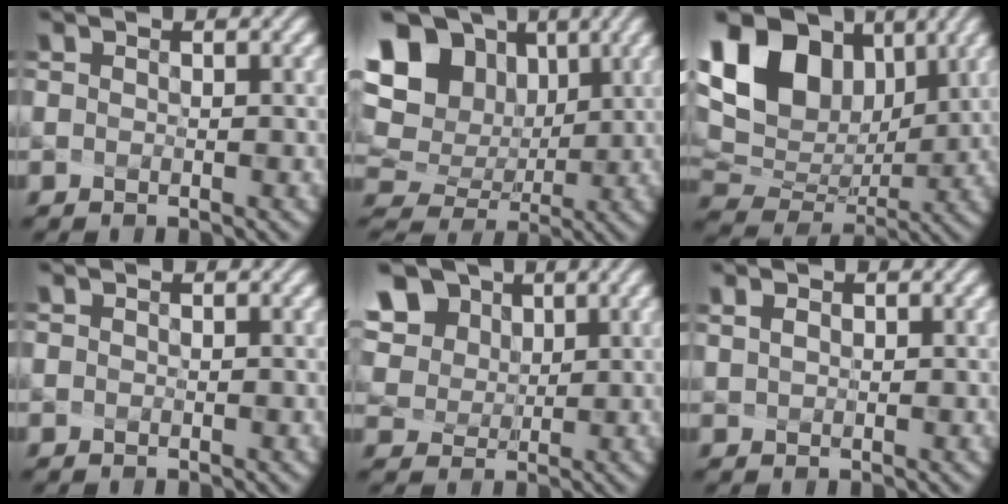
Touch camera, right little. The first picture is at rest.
{"total": 14.4, "force": [6.0, 10.8, 7.3], "torque": [-0.175, 0.047, 0.104]}
{"total": 14.6, "force": [5.8, 10.0, 9.0], "torque": [-0.179, 0.037, 0.105]}
{"total": 0.0}
{"total": 9.9, "force": [5.3, 7.1, 4.4], "torque": [-0.115, 0.024, 0.102]}
{"total": 1.6, "force": [1.1, 0.8, 0.8], "torque": [-0.005, 0.024, 0.000]}